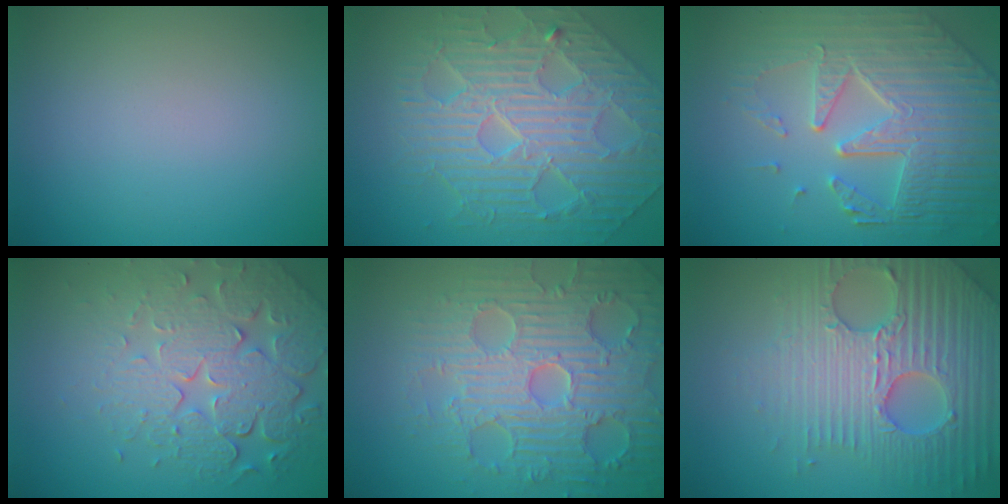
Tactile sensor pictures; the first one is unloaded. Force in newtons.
{"total": 6.8, "press": 5.8, "slide": 3.5}
{"total": 8.1, "press": 6.0, "slide": 5.4}
{"total": 7.6, "press": 5.5, "slide": 5.2}
{"total": 8.0, "press": 6.4, "slide": 4.8}
{"total": 7.3, "press": 7.1, "slide": 1.8}